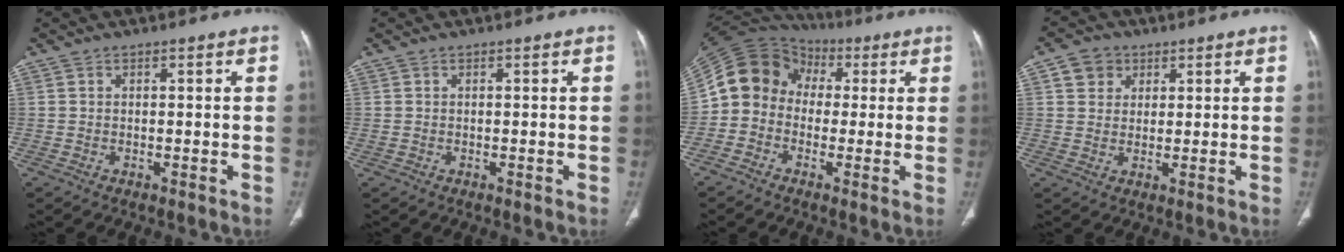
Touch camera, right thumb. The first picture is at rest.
{"total": 0.6, "force": [-0.1, 0.3, 0.5], "torque": [-0.009, -0.001, 0.002]}
{"total": 12.3, "force": [0.0, 10.7, 6.1], "torque": [-0.104, 0.046, -0.017]}
{"total": 4.9, "force": [2.1, 4.2, 1.5], "torque": [-0.006, -0.005, 0.035]}